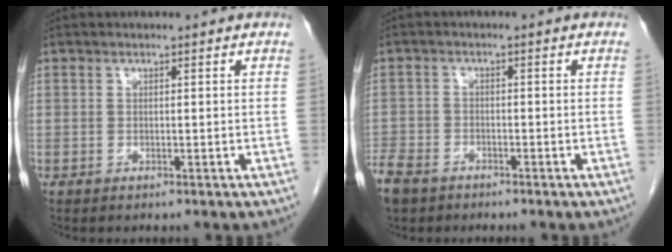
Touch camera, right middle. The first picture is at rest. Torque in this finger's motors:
{"motor_torque": [1.13, -1.01, 0.77, 0.21]}